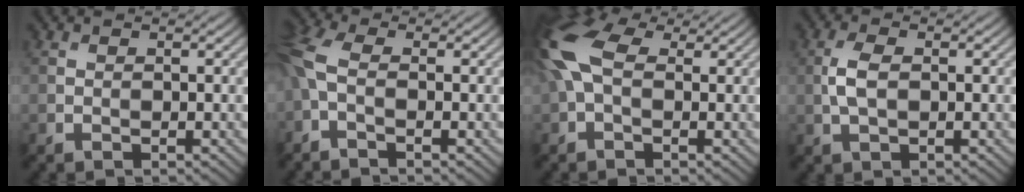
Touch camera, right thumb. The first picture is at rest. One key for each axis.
{"total": 5.8, "fx": -0.9, "fy": 2.6, "fz": 5.1, "tx": -0.141, "ty": 0.005, "tz": -0.030}
{"total": 10.2, "fx": 1.8, "fy": 5.9, "fz": 8.1, "tx": -0.220, "ty": 0.020, "tz": 0.021}
{"total": 3.4, "fx": 0.1, "fy": 1.7, "fz": 2.9, "tx": -0.073, "ty": 0.004, "tz": -0.001}